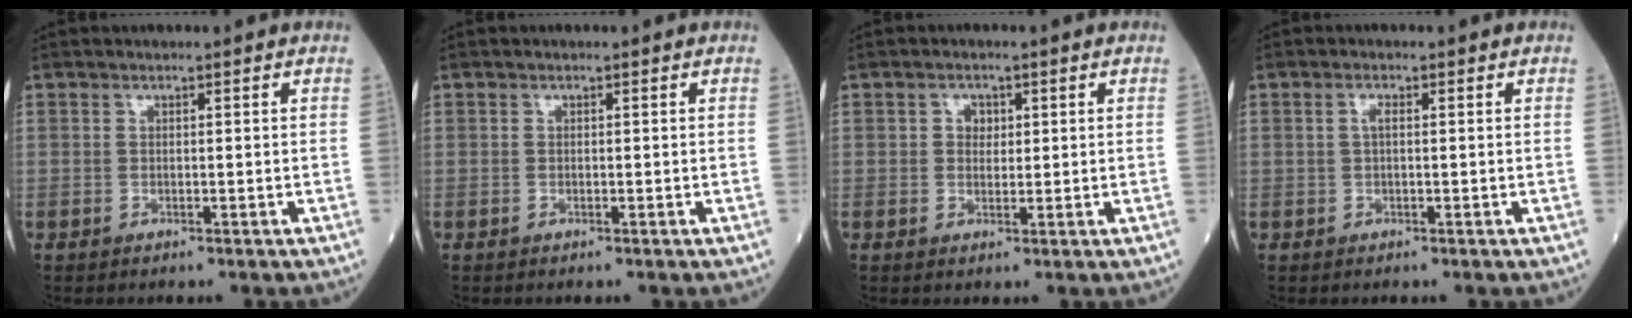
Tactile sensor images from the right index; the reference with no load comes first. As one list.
[{"total": 0.0}, {"total": 1.9, "force": [0.5, 1.5, 1.1], "torque": [-0.014, 0.001, 0.007]}, {"total": 1.3, "force": [0.2, 0.4, 1.2], "torque": [-0.025, 0.003, 0.003]}]